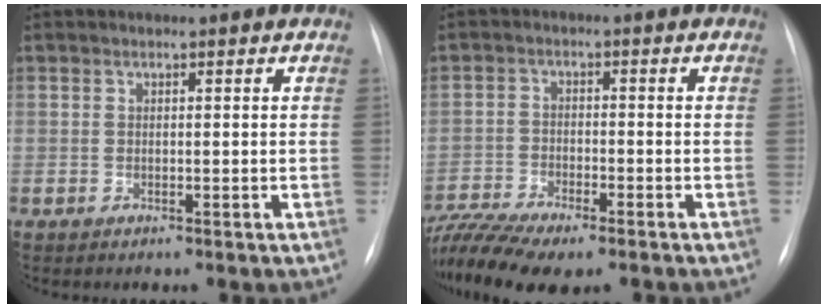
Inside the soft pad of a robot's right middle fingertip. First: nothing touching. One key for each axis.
{"total": 11.7, "fx": -9.6, "fy": 2.4, "fz": 6.3, "tx": -0.123, "ty": -0.008, "tz": -0.156}